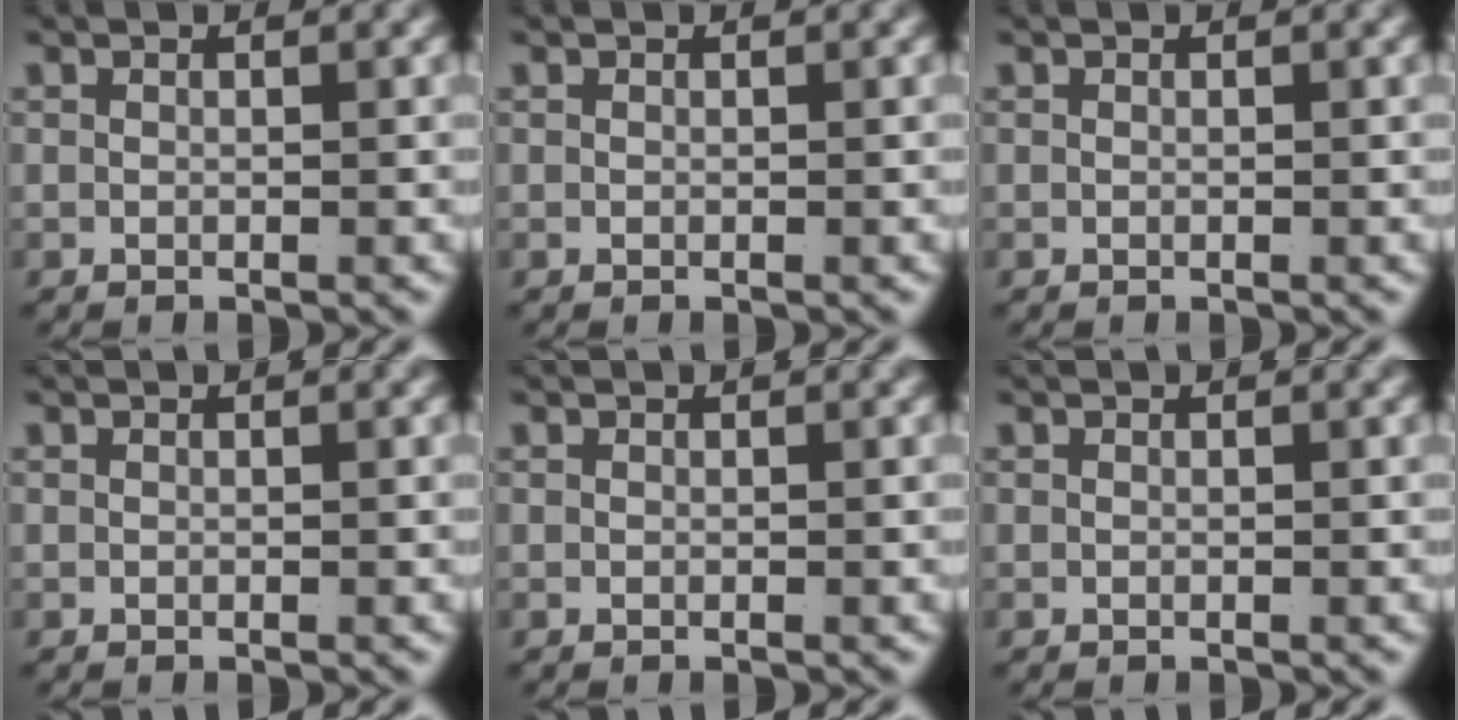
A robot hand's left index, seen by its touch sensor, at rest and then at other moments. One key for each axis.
{"total": 0.0}
{"total": 0.0}
{"total": 0.0}
{"total": 0.0}
{"total": 0.0}